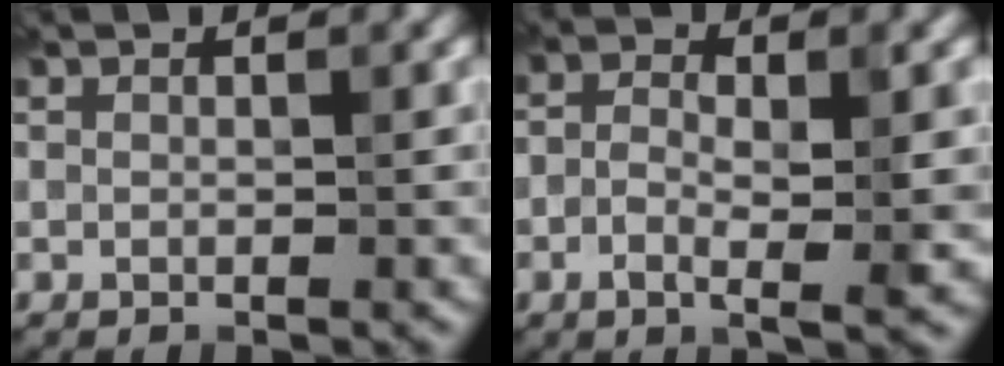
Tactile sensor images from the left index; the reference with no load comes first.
{"total": 5.2, "force": [-0.9, 1.8, 4.8], "torque": [-0.083, -0.005, -0.019]}